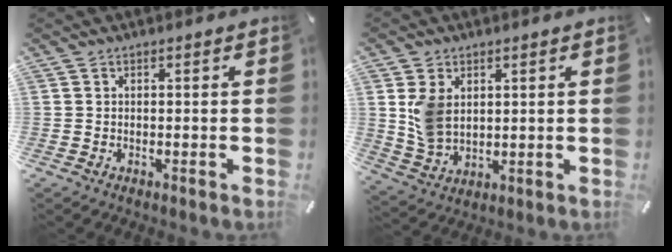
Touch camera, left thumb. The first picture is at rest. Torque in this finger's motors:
{"motor_torque": [0.23, 0.09, 0.30, 0.07, 0.13]}